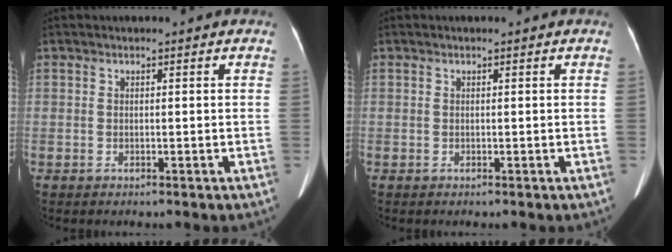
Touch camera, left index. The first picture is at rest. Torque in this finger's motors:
{"motor_torque": [-0.13, -0.04, -0.06, 0.02]}